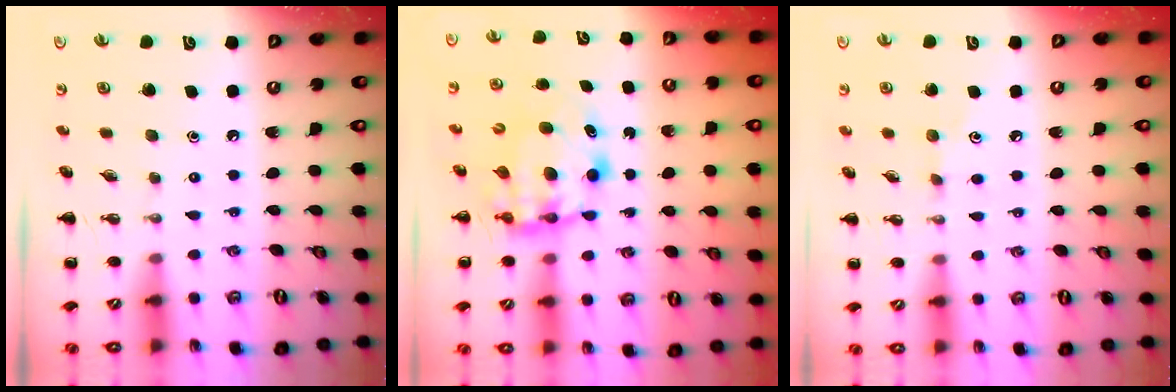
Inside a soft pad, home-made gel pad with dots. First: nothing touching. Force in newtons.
{"total": 6.5, "press": 6.4, "slide": 0.8}
{"total": 5.9, "press": 5.7, "slide": 1.4}